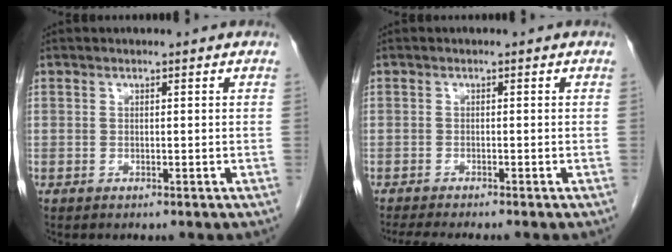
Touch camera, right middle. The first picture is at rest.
{"total": 4.8, "force": [-4.2, -0.3, 2.3], "torque": [-0.033, -0.015, -0.068]}